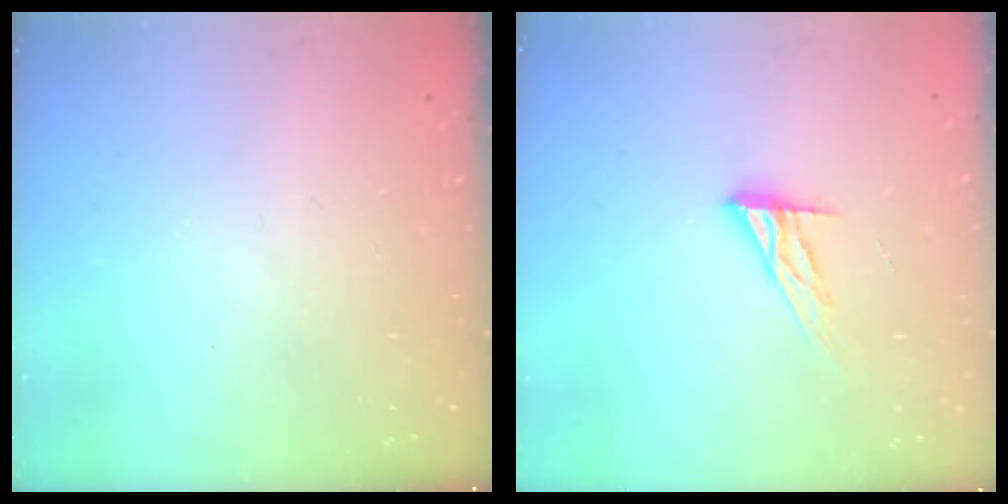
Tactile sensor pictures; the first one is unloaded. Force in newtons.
{"total": 10.0, "press": 10.0, "slide": 0.9}